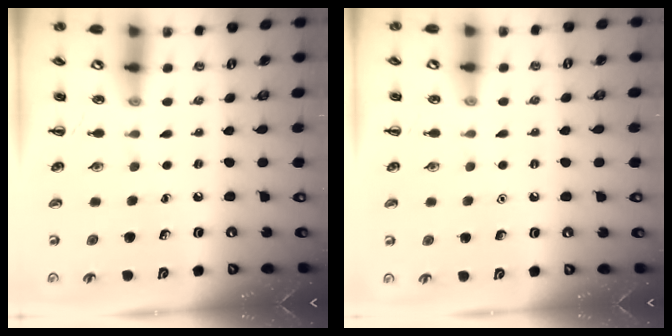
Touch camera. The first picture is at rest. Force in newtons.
{"total": 1.5, "press": 1.5, "slide": 0.1}